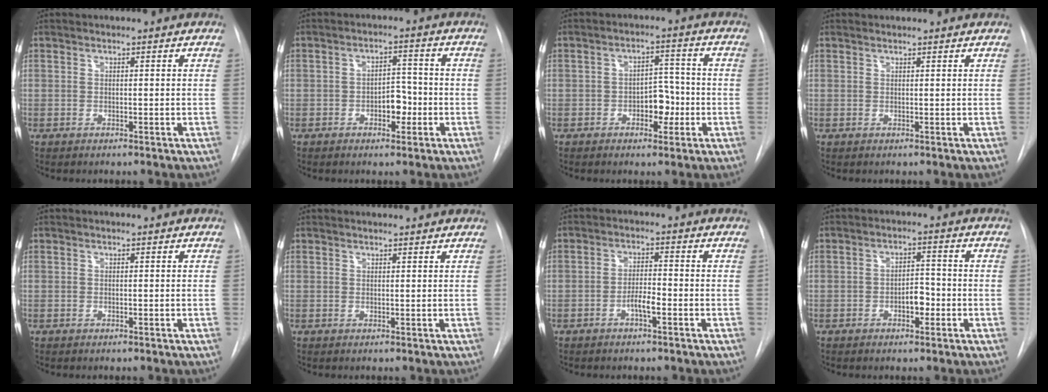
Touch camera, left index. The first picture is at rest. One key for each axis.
{"total": 4.0, "fx": -1.5, "fy": 2.2, "fz": 3.0, "tx": -0.037, "ty": 0.009, "tz": -0.023}
{"total": 4.8, "fx": -1.7, "fy": 2.8, "fz": 3.5, "tx": -0.044, "ty": 0.012, "tz": -0.025}
{"total": 2.0, "fx": 2.0, "fy": 0.1, "fz": 0.4, "tx": -0.010, "ty": 0.018, "tz": 0.025}
{"total": 0.0}
{"total": 3.9, "fx": 3.7, "fy": 0.4, "fz": 1.0, "tx": -0.014, "ty": 0.021, "tz": 0.042}
{"total": 2.9, "fx": -1.5, "fy": 0.5, "fz": 2.4, "tx": -0.041, "ty": 0.003, "tz": -0.027}
{"total": 3.3, "fx": -1.3, "fy": 1.6, "fz": 2.5, "tx": -0.033, "ty": 0.007, "tz": -0.020}